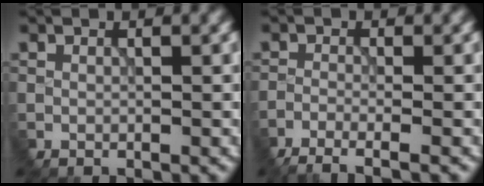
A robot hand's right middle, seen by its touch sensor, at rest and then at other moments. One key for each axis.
{"total": 3.3, "fx": -3.0, "fy": 0.1, "fz": 1.5, "tx": -0.028, "ty": 0.002, "tz": -0.043}